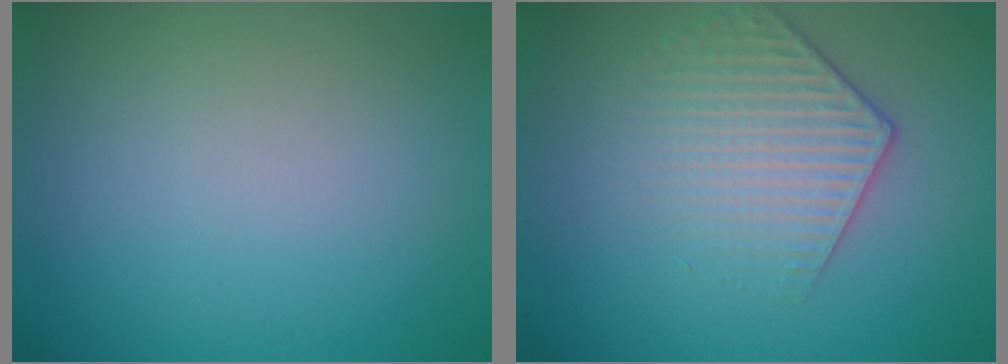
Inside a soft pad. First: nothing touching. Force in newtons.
{"total": 3.1, "press": 3.0, "slide": 1.0}